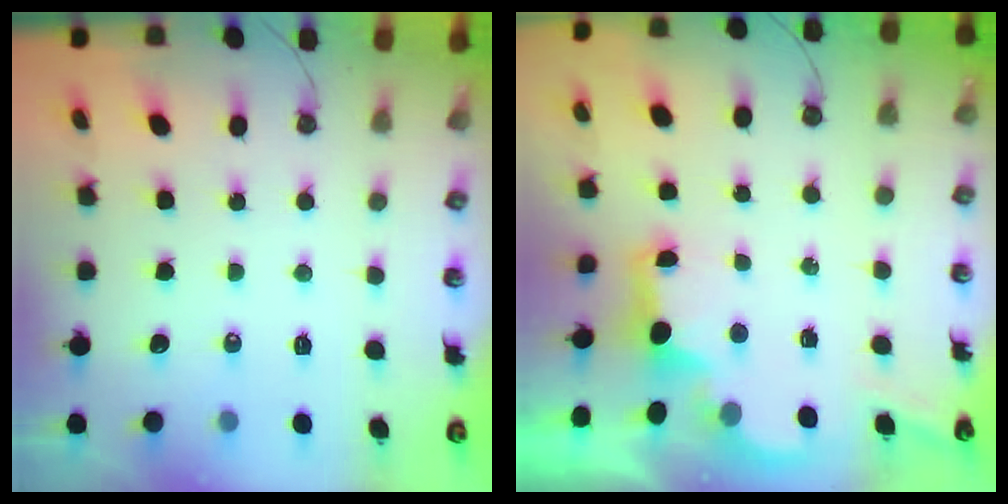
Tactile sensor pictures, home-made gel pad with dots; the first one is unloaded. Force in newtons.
{"total": 2.8, "press": 2.7, "slide": 0.9}